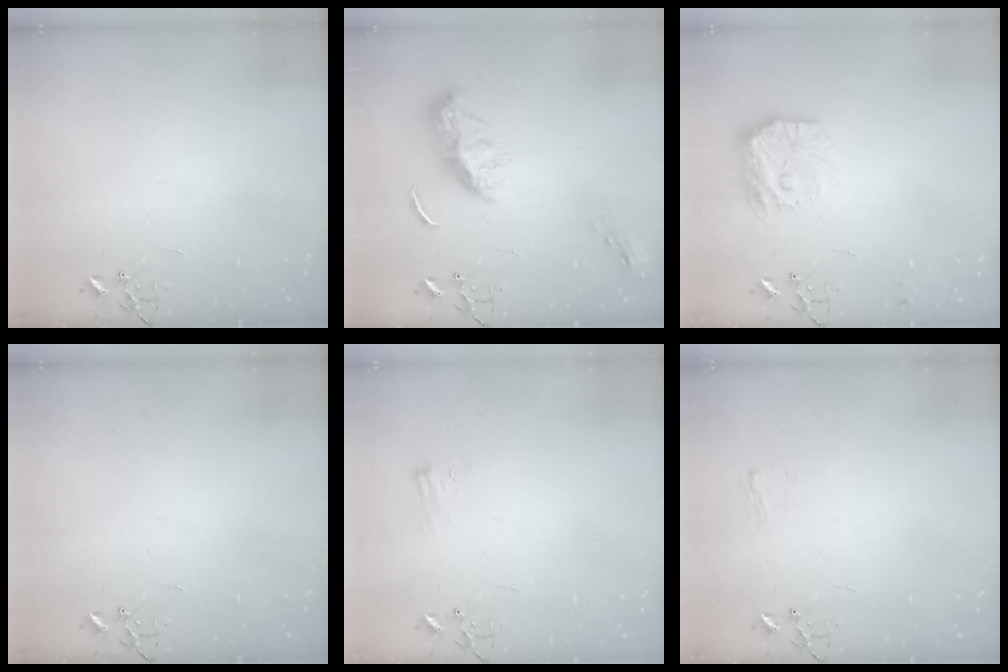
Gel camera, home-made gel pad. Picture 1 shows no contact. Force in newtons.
{"total": 11.0, "press": 11.0, "slide": 0.3}
{"total": 13.2, "press": 13.2, "slide": 0.9}
{"total": 0.0}
{"total": 6.2, "press": 6.2, "slide": 0.8}
{"total": 6.3, "press": 6.3, "slide": 0.7}